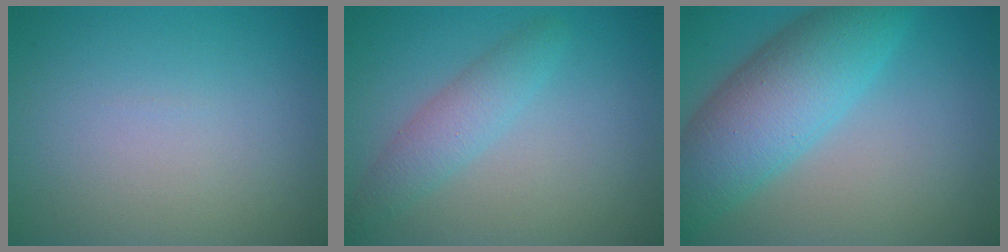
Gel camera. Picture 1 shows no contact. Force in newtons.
{"total": 2.7, "press": 2.7, "slide": 0.1}
{"total": 8.3, "press": 8.3, "slide": 0.4}